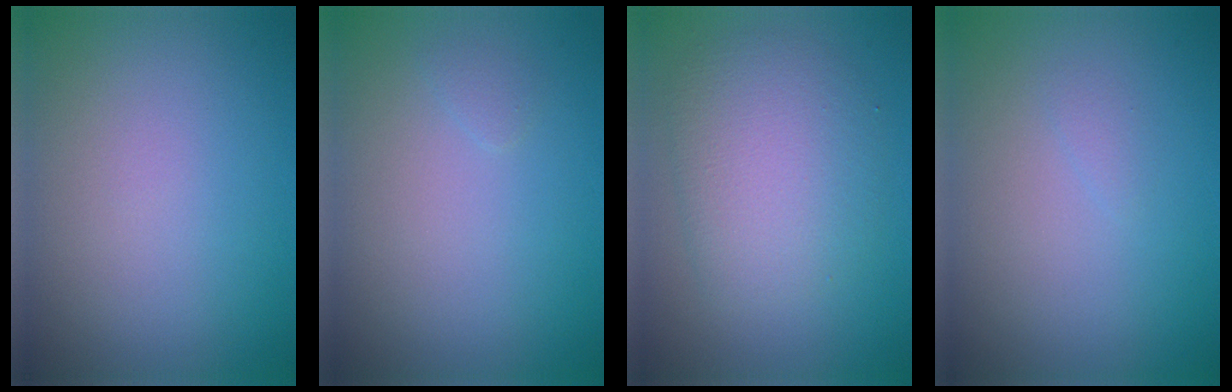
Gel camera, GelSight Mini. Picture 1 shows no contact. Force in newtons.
{"total": 0.6, "press": 0.5, "slide": 0.1}
{"total": 5.0, "press": 5.0, "slide": 0.1}
{"total": 0.5, "press": 0.5, "slide": 0.0}